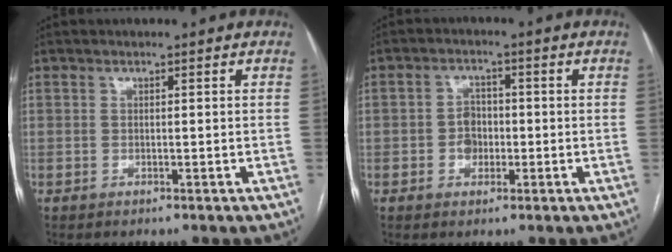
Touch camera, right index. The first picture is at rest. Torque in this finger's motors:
{"motor_torque": [0.59, -0.08, 0.04, 0.04]}